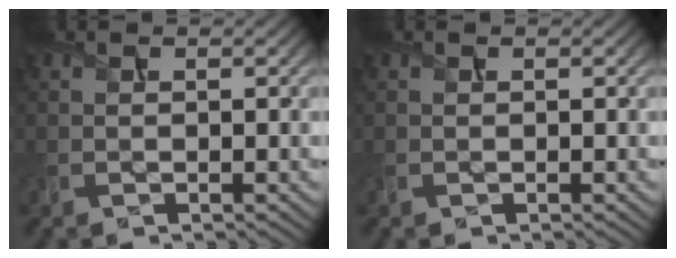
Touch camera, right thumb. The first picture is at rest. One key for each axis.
{"total": 0.0}